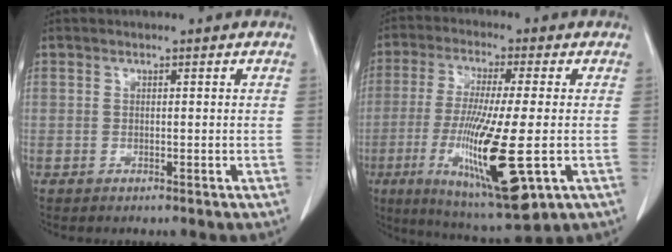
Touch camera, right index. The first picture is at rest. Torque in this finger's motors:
{"motor_torque": [2.14, 0.00, 1.05, 0.21]}